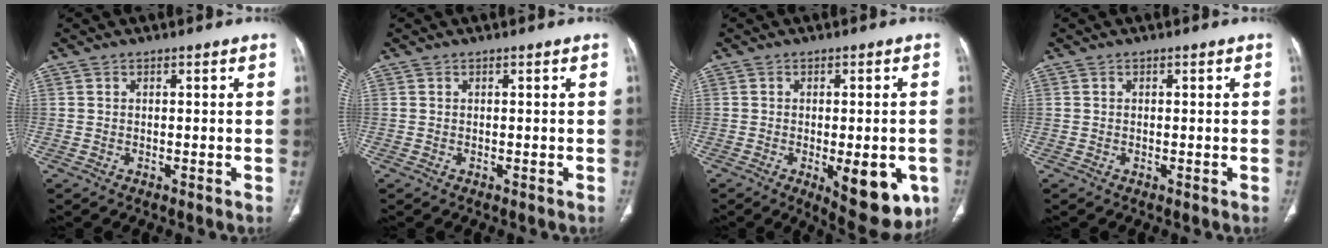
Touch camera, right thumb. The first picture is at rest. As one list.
[{"total": 0.0}, {"total": 12.8, "force": [-4.1, 5.1, 11.0], "torque": [-0.123, -0.008, -0.038]}, {"total": 0.0}]